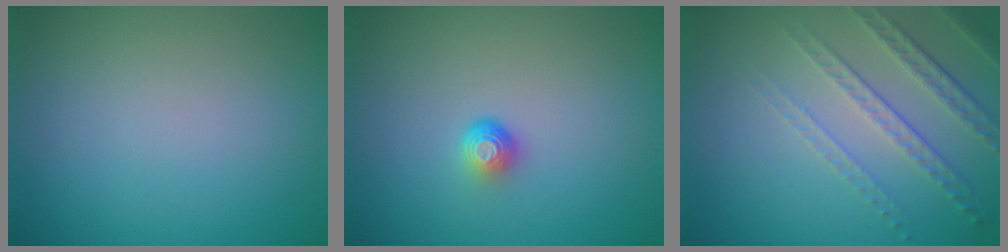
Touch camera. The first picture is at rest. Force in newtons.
{"total": 1.7, "press": 1.1, "slide": 1.3}
{"total": 4.8, "press": 3.2, "slide": 3.5}